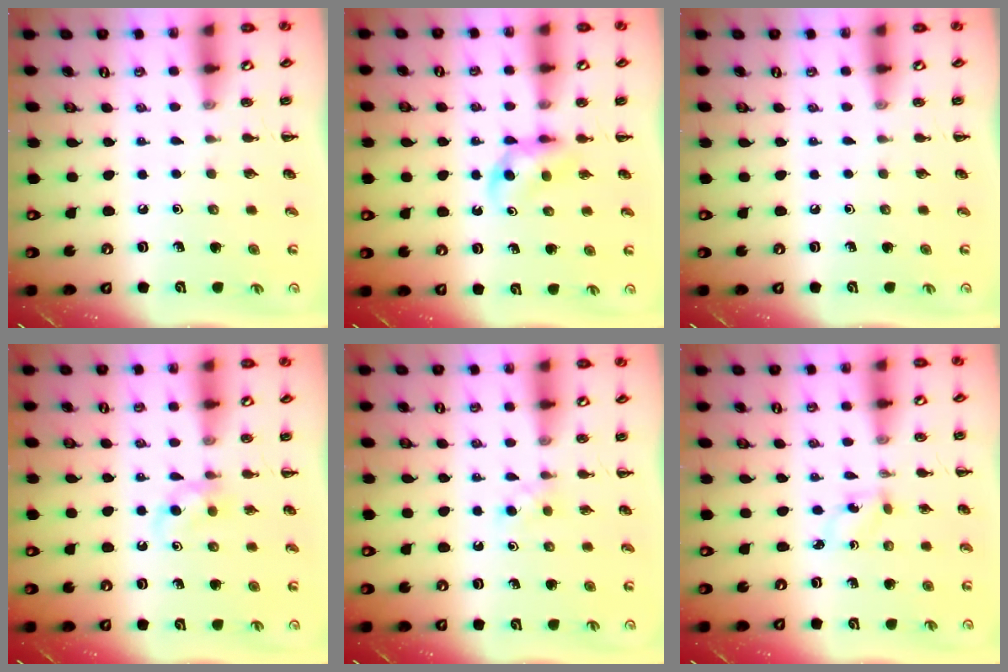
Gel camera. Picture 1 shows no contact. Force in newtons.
{"total": 3.5, "press": 3.2, "slide": 1.4}
{"total": 0.0}
{"total": 4.2, "press": 3.9, "slide": 1.4}
{"total": 2.7, "press": 2.5, "slide": 1.1}
{"total": 2.0, "press": 1.8, "slide": 0.8}